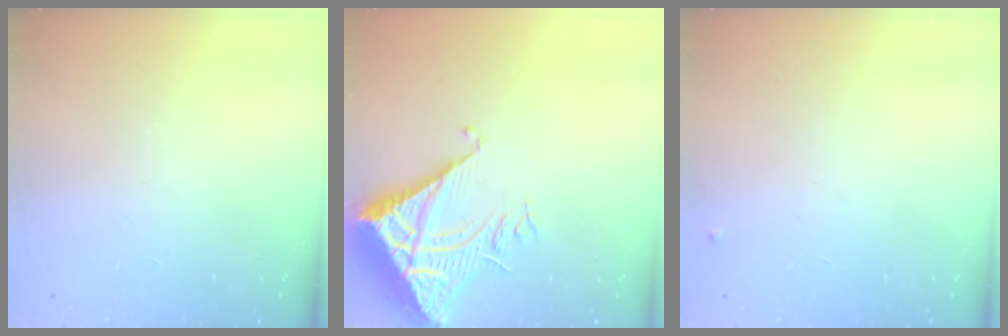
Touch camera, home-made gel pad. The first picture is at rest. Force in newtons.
{"total": 8.4, "press": 8.4, "slide": 1.0}
{"total": 3.8, "press": 3.7, "slide": 0.6}